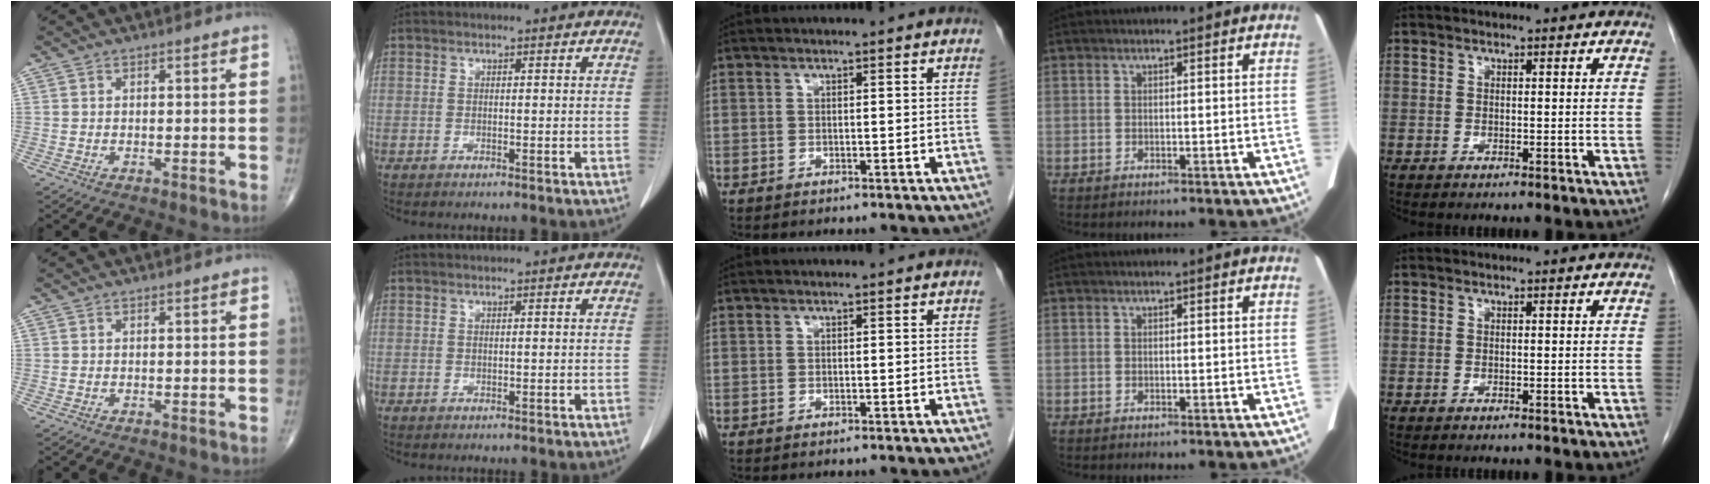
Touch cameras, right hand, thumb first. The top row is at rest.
{}